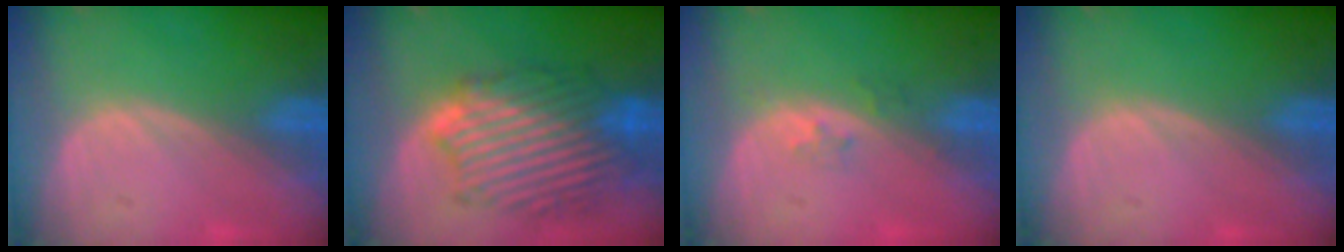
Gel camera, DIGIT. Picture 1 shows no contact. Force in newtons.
{"total": 10.4, "press": 10.4, "slide": 0.5}
{"total": 1.9, "press": 1.4, "slide": 1.2}
{"total": 0.0}